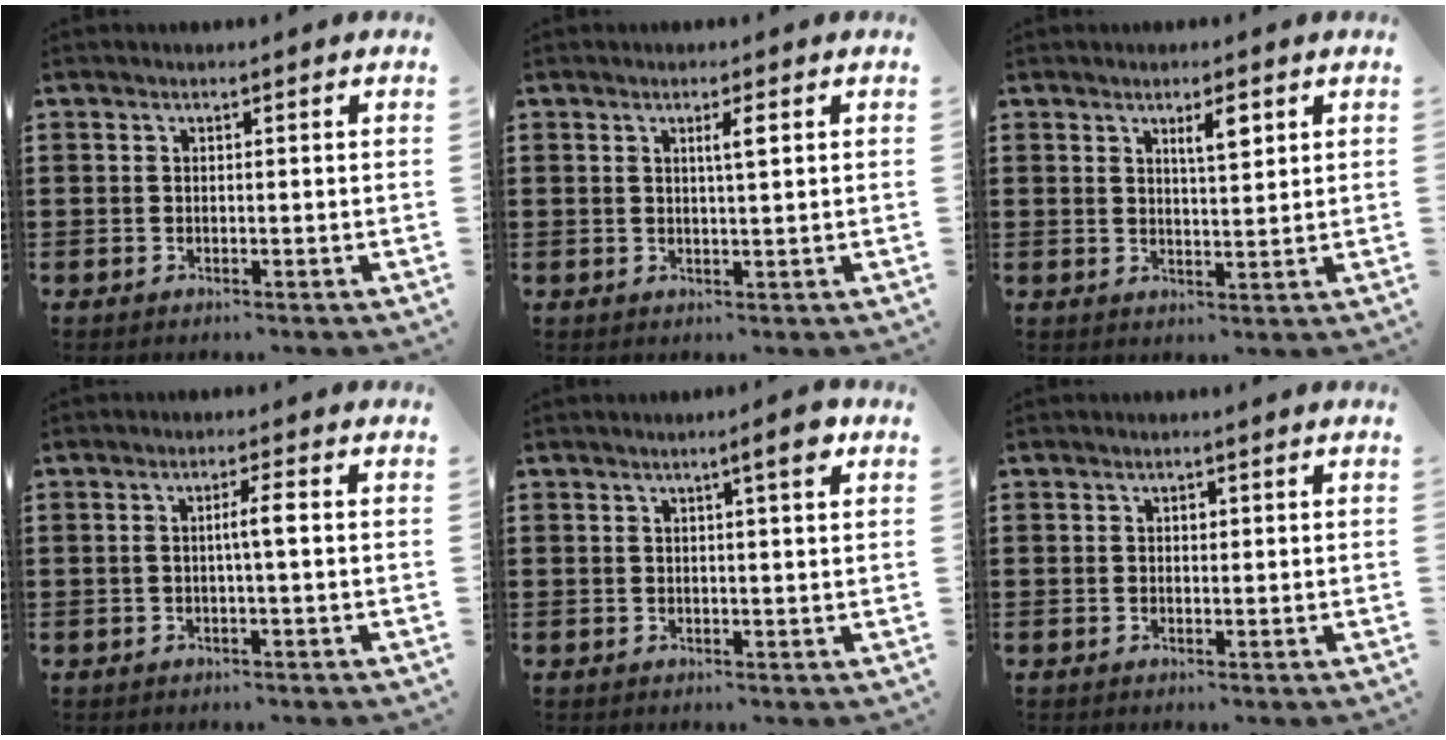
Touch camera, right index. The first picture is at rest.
{"total": 2.3, "force": [0.8, 0.2, 2.1], "torque": [-0.042, 0.003, 0.011]}
{"total": 3.6, "force": [1.9, 0.9, 2.9], "torque": [-0.045, 0.000, 0.026]}
{"total": 2.8, "force": [-0.1, -0.1, 2.8], "torque": [-0.052, -0.001, -0.005]}
{"total": 3.8, "force": [1.9, 0.2, 3.2], "torque": [-0.042, -0.007, 0.025]}
{"total": 0.9, "force": [0.3, 0.6, 0.5], "torque": [-0.012, 0.002, 0.006]}